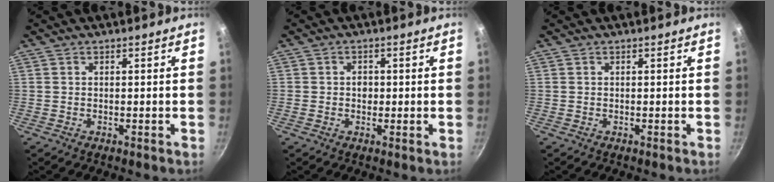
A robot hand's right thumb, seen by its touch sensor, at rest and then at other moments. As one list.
[{"total": 2.0, "force": [0.0, 1.8, 1.0], "torque": [-0.002, 0.003, -0.003]}, {"total": 0.0}]